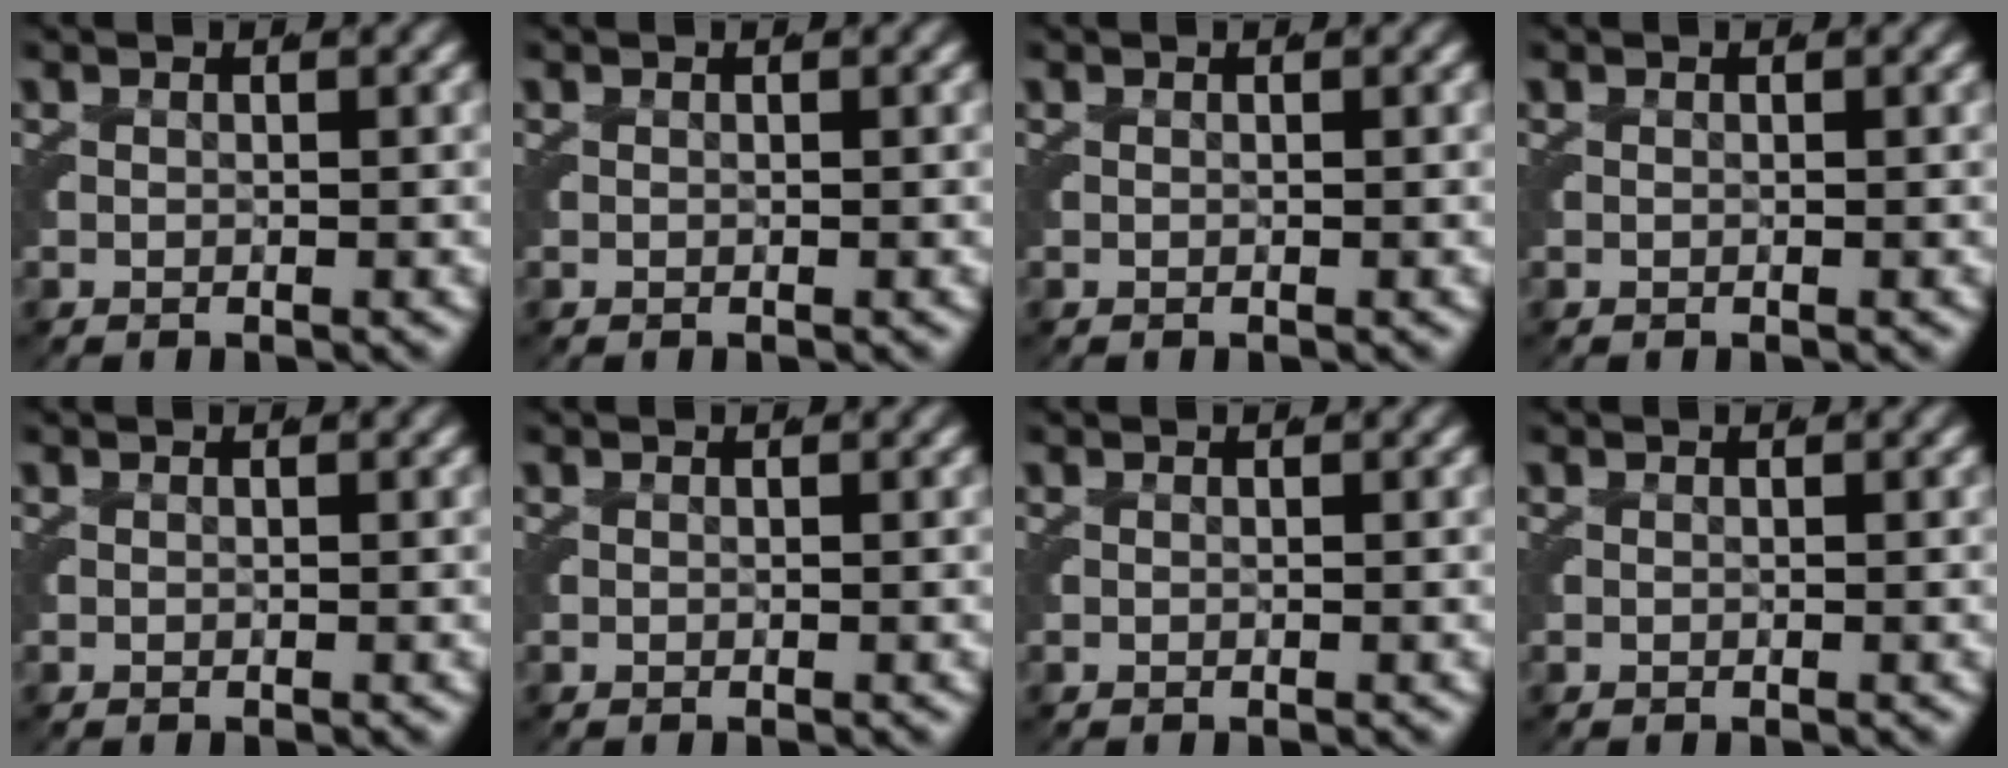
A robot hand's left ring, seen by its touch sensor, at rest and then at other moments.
{"total": 0.0}
{"total": 0.0}
{"total": 0.0}
{"total": 0.0}
{"total": 0.0}
{"total": 0.0}
{"total": 0.0}